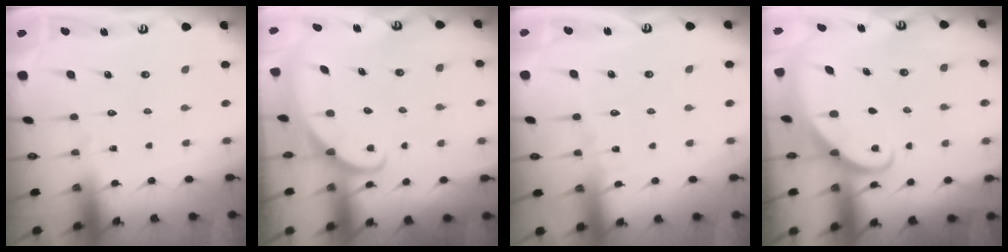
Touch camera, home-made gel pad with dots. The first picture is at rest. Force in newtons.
{"total": 2.1, "press": 2.1, "slide": 0.0}
{"total": 2.5, "press": 2.5, "slide": 0.2}
{"total": 2.4, "press": 2.4, "slide": 0.2}